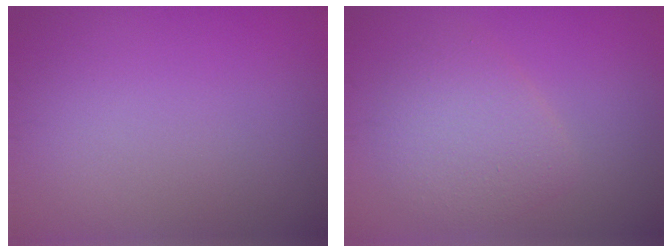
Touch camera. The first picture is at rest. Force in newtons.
{"total": 3.8, "press": 3.8, "slide": 0.1}